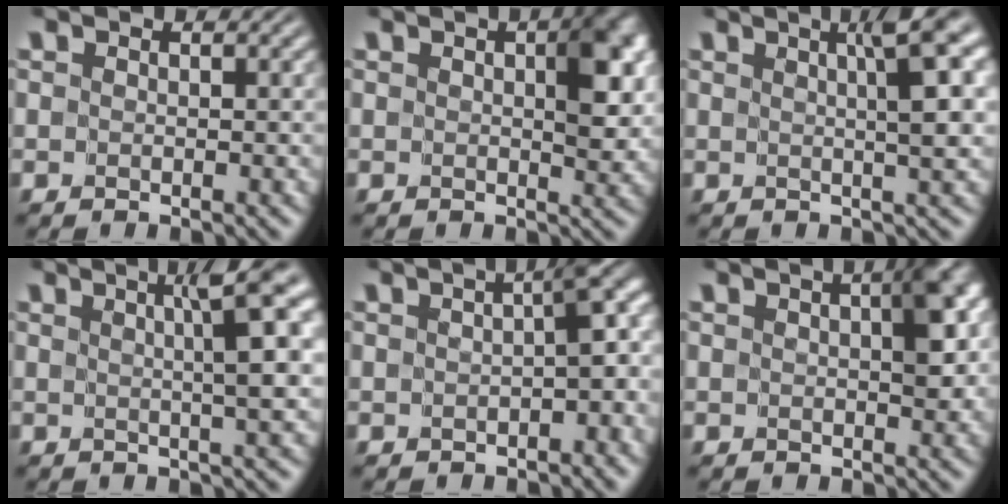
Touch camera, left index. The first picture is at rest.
{"total": 4.6, "force": [0.7, 2.3, 4.0], "torque": [-0.051, 0.000, 0.010]}
{"total": 5.0, "force": [1.4, 0.6, 4.7], "torque": [-0.051, 0.010, 0.020]}
{"total": 5.8, "force": [1.6, 0.7, 5.5], "torque": [-0.058, 0.014, 0.021]}
{"total": 4.7, "force": [-0.2, 1.4, 4.5], "torque": [-0.050, 0.012, -0.008]}
{"total": 4.0, "force": [0.9, 1.5, 3.6], "torque": [-0.042, 0.009, 0.009]}